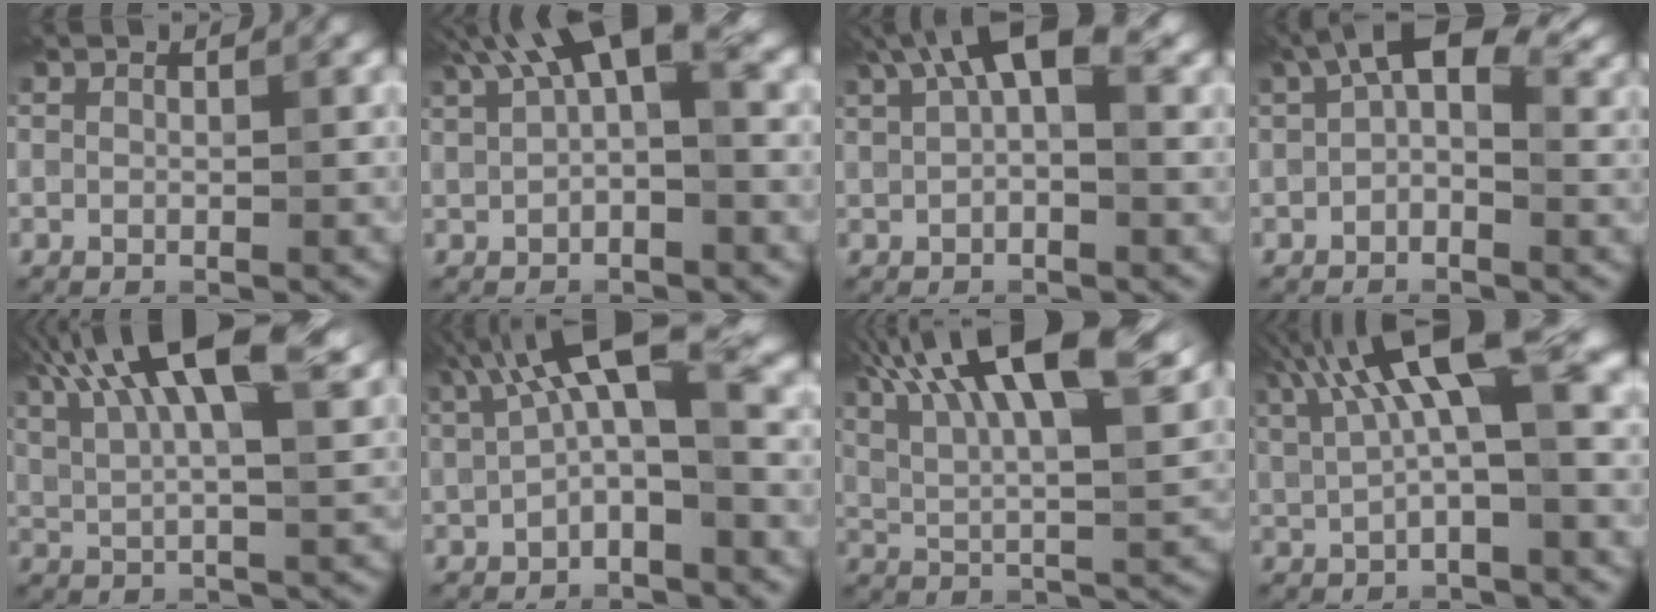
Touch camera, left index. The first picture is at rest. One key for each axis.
{"total": 6.5, "fx": 3.0, "fy": 2.3, "fz": 5.3, "tx": -0.084, "ty": 0.016, "tz": 0.043}
{"total": 6.8, "fx": 3.0, "fy": 2.7, "fz": 5.4, "tx": -0.084, "ty": 0.019, "tz": 0.040}
{"total": 6.7, "fx": 1.9, "fy": 3.6, "fz": 5.4, "tx": -0.076, "ty": 0.018, "tz": 0.017}
{"total": 13.3, "fx": 6.8, "fy": 4.0, "fz": 10.7, "tx": -0.174, "ty": 0.026, "tz": 0.099}
{"total": 7.1, "fx": 1.8, "fy": 2.3, "fz": 6.5, "tx": -0.106, "ty": 0.015, "tz": 0.019}
{"total": 15.4, "fx": 8.1, "fy": 4.9, "fz": 12.2, "tx": -0.194, "ty": 0.021, "tz": 0.123}
{"total": 10.0, "fx": 3.4, "fy": 2.8, "fz": 8.9, "tx": -0.156, "ty": 0.016, "tz": 0.053}